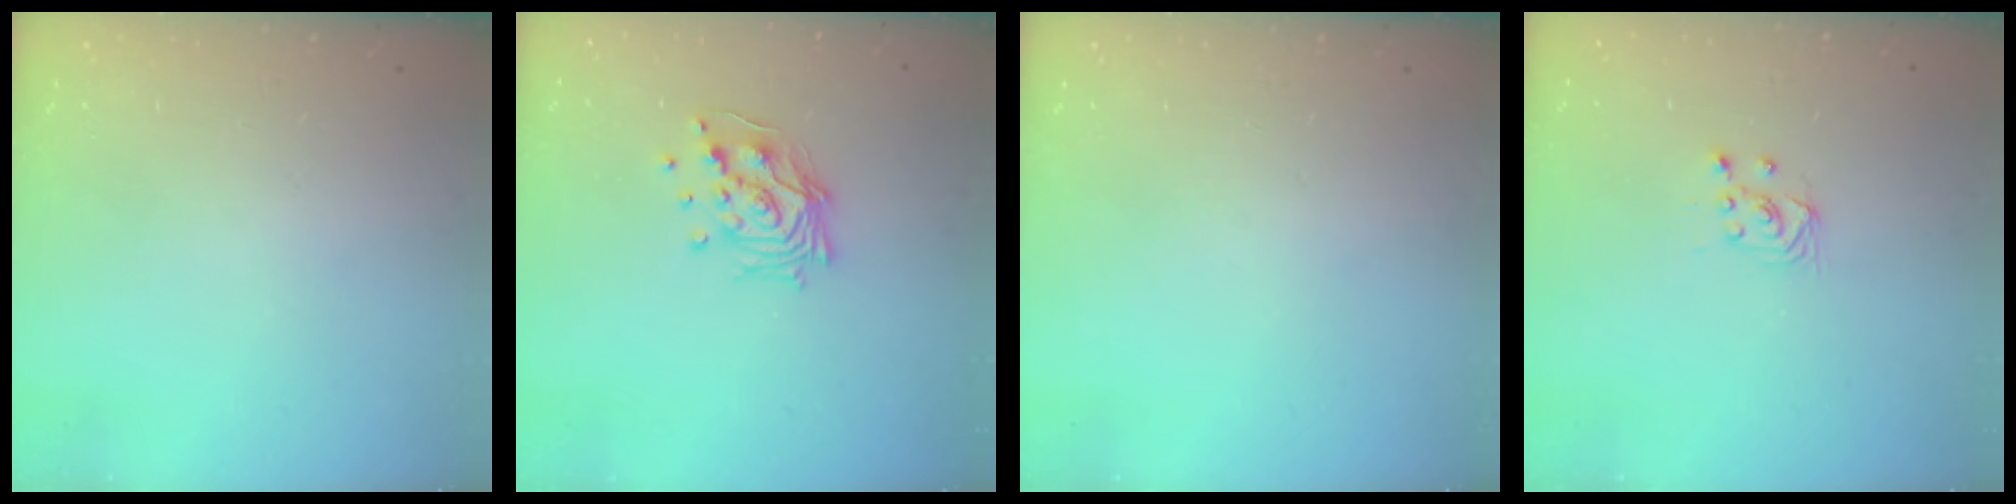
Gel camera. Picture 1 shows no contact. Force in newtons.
{"total": 12.9, "press": 12.8, "slide": 1.1}
{"total": 0.0}
{"total": 2.9, "press": 2.7, "slide": 1.0}